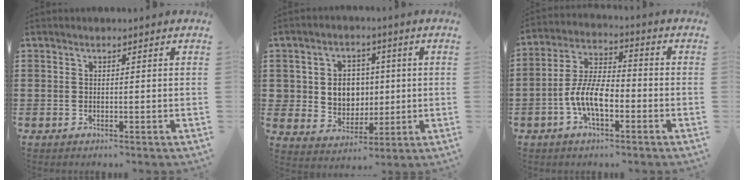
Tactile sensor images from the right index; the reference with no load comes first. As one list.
[{"total": 6.2, "force": [0.8, 5.7, 2.2], "torque": [-0.061, 0.015, 0.013]}, {"total": 8.0, "force": [-2.8, 3.5, 6.6], "torque": [-0.152, -0.001, -0.060]}]